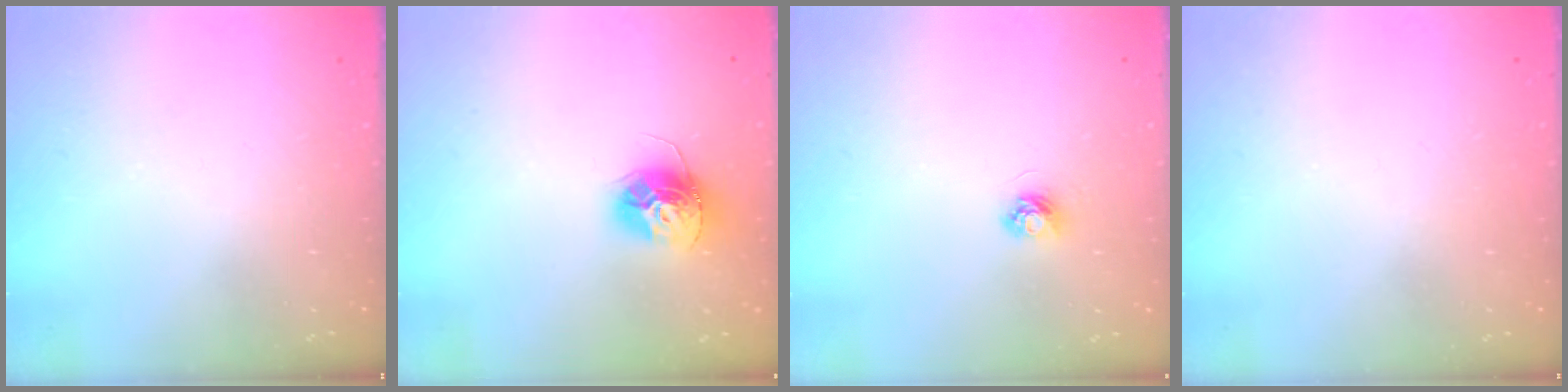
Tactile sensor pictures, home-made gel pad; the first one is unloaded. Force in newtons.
{"total": 13.4, "press": 13.4, "slide": 1.2}
{"total": 3.6, "press": 3.6, "slide": 0.4}
{"total": 0.8, "press": 0.8, "slide": 0.0}